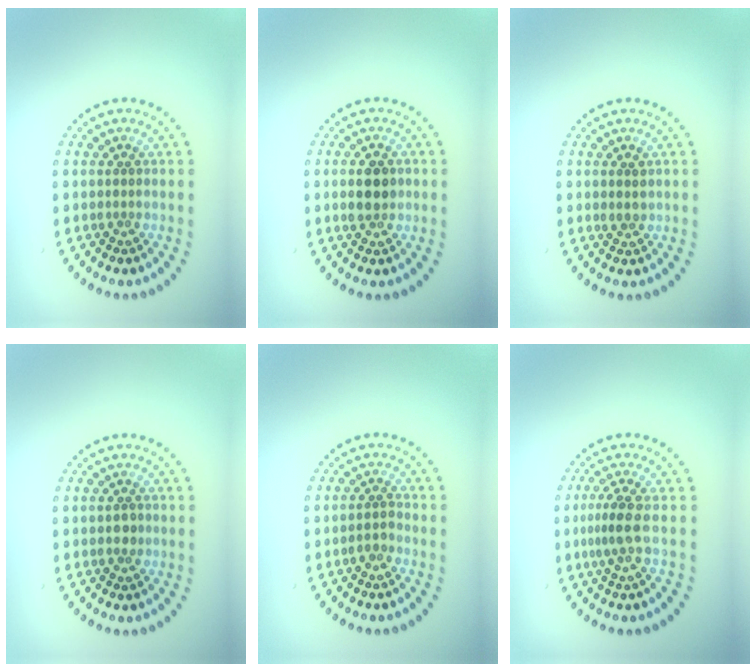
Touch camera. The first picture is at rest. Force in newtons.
{"total": 2.9, "press": 2.9, "slide": 0.2}
{"total": 1.1, "press": 1.0, "slide": 0.4}
{"total": 0.8, "press": 0.8, "slide": 0.1}
{"total": 1.4, "press": 1.2, "slide": 0.7}
{"total": 2.2, "press": 1.5, "slide": 1.6}